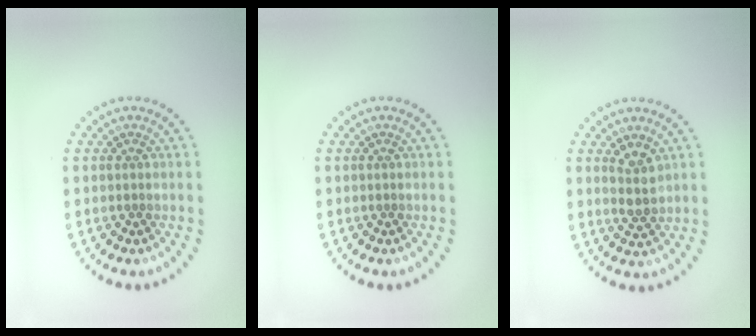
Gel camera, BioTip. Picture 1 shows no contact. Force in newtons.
{"total": 0.0}
{"total": 2.4, "press": 2.2, "slide": 0.8}